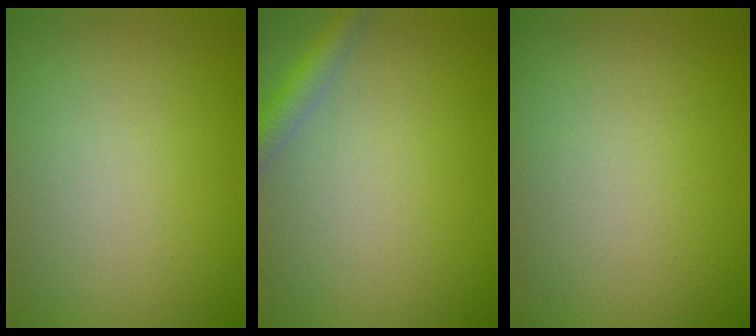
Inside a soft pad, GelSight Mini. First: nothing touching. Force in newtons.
{"total": 2.1, "press": 2.1, "slide": 0.1}
{"total": 0.0}